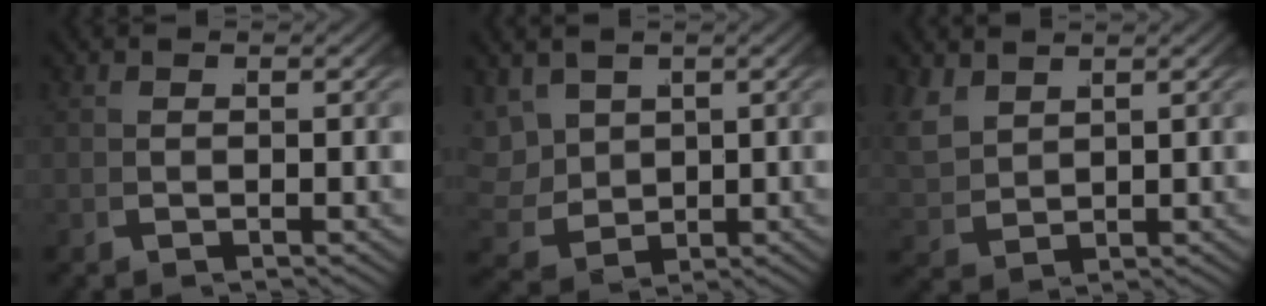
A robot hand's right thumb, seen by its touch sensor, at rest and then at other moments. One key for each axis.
{"total": 5.7, "fx": 0.8, "fy": 4.4, "fz": 3.5, "tx": -0.091, "ty": -0.031, "tz": 0.031}
{"total": 3.1, "fx": 1.6, "fy": 1.9, "fz": 1.8, "tx": -0.049, "ty": -0.008, "tz": 0.046}